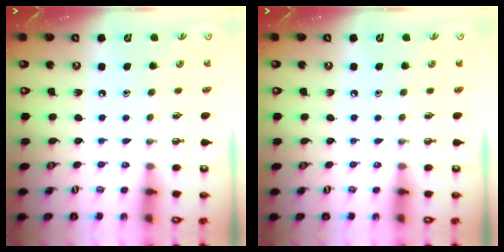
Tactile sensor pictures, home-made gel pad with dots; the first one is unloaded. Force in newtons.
{"total": 0.0}